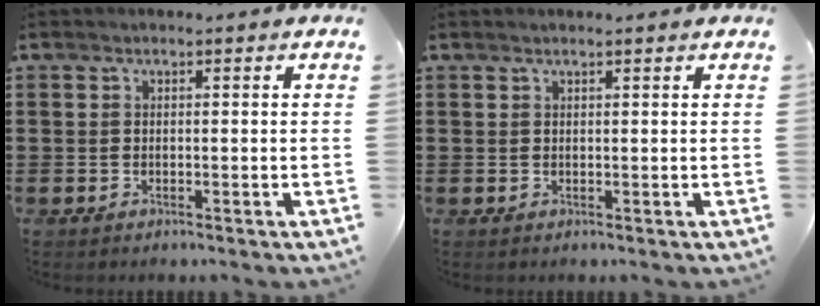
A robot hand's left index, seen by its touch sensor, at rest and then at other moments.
{"total": 0.7, "force": [0.6, 0.0, 0.5], "torque": [-0.009, -0.001, 0.011]}